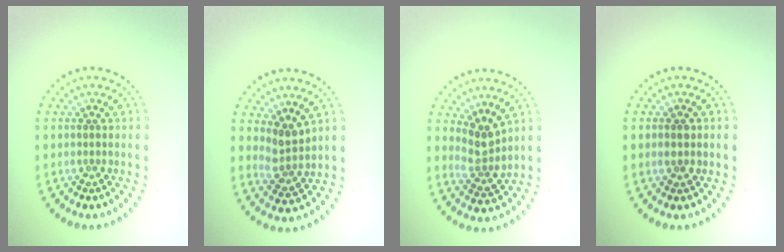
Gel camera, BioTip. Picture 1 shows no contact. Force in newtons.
{"total": 2.6, "press": 2.1, "slide": 1.5}
{"total": 2.8, "press": 2.2, "slide": 1.7}
{"total": 1.1, "press": 1.1, "slide": 0.1}